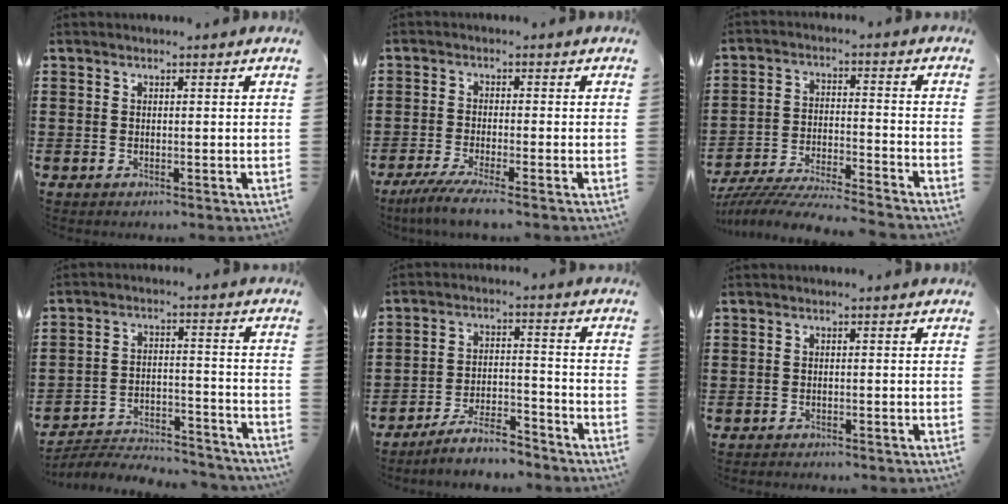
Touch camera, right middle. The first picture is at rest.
{"total": 3.9, "force": [-3.2, -0.4, 2.1], "torque": [-0.057, -0.021, -0.065]}
{"total": 6.8, "force": [-6.6, 0.0, 1.6], "torque": [-0.032, -0.002, -0.130]}
{"total": 5.3, "force": [-5.1, 0.7, 1.0], "torque": [-0.024, 0.006, -0.105]}
{"total": 6.5, "force": [-5.9, 0.8, 2.6], "torque": [-0.053, 0.001, -0.114]}
{"total": 0.8, "force": [-0.8, 0.0, -0.1], "torque": [-0.001, 0.000, -0.017]}